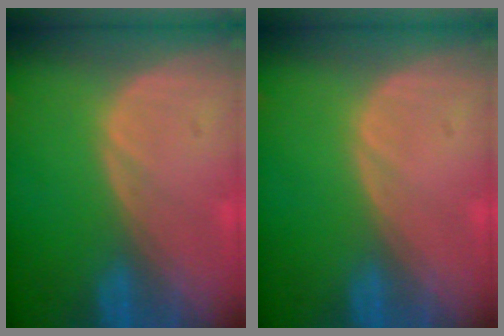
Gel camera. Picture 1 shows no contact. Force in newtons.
{"total": 0.0}